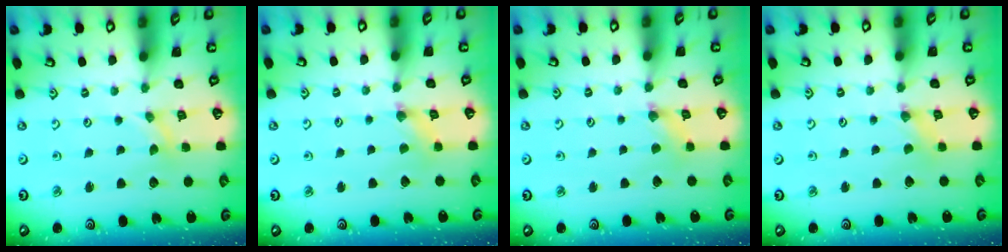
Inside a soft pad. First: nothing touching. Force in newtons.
{"total": 1.3, "press": 1.3, "slide": 0.3}
{"total": 1.3, "press": 1.3, "slide": 0.3}
{"total": 0.0}